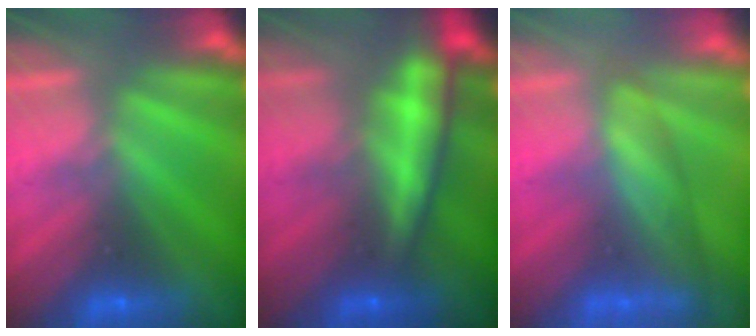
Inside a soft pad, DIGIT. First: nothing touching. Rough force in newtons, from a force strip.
{"total": 9.6}
{"total": 3.7}